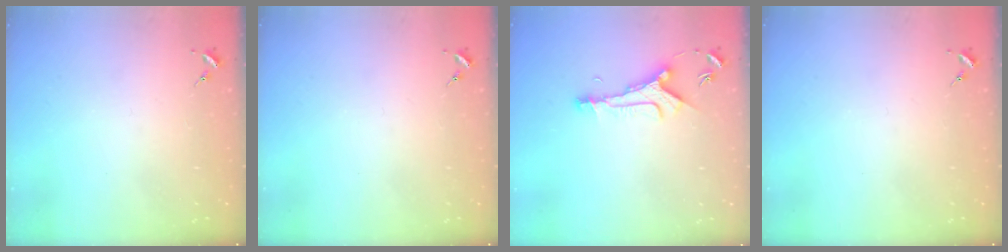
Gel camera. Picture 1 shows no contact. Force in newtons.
{"total": 0.0}
{"total": 8.6, "press": 8.6, "slide": 0.7}
{"total": 0.0}